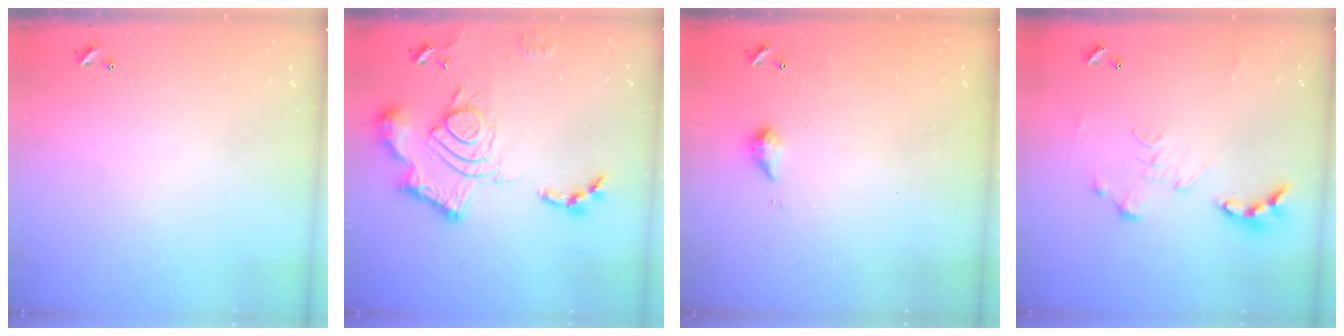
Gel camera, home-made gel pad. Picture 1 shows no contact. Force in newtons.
{"total": 18.1, "press": 18.0, "slide": 1.5}
{"total": 4.4, "press": 4.3, "slide": 0.8}
{"total": 0.6, "press": 0.6, "slide": 0.1}